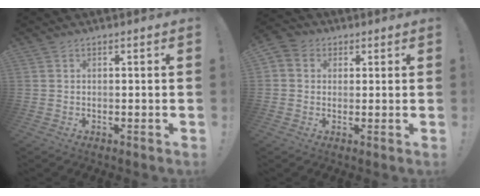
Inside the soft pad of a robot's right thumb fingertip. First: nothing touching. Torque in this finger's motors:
{"motor_torque": [0.19, 0.14, 0.10, -0.10, 0.05]}